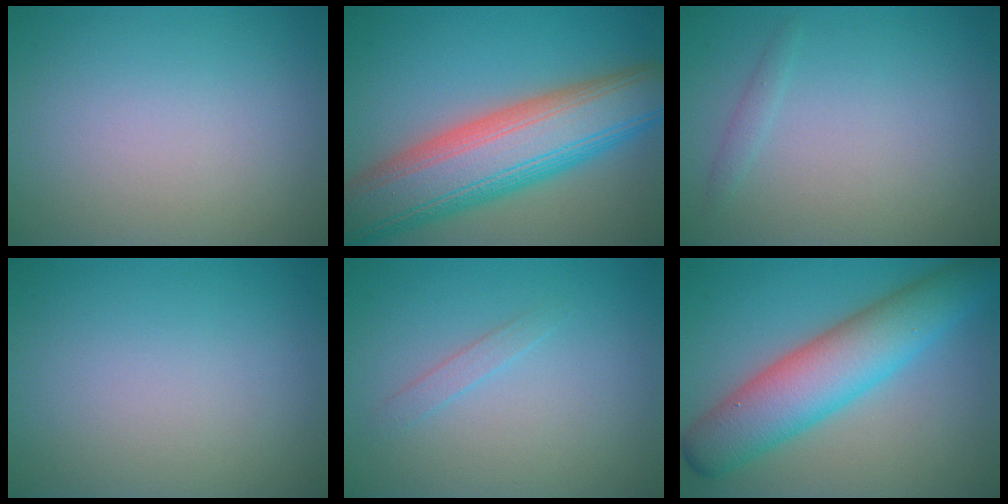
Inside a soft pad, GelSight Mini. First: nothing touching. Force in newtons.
{"total": 12.0, "press": 11.9, "slide": 0.5}
{"total": 0.8, "press": 0.8, "slide": 0.1}
{"total": 0.0}
{"total": 1.0, "press": 1.0, "slide": 0.0}
{"total": 8.3, "press": 8.3, "slide": 0.1}